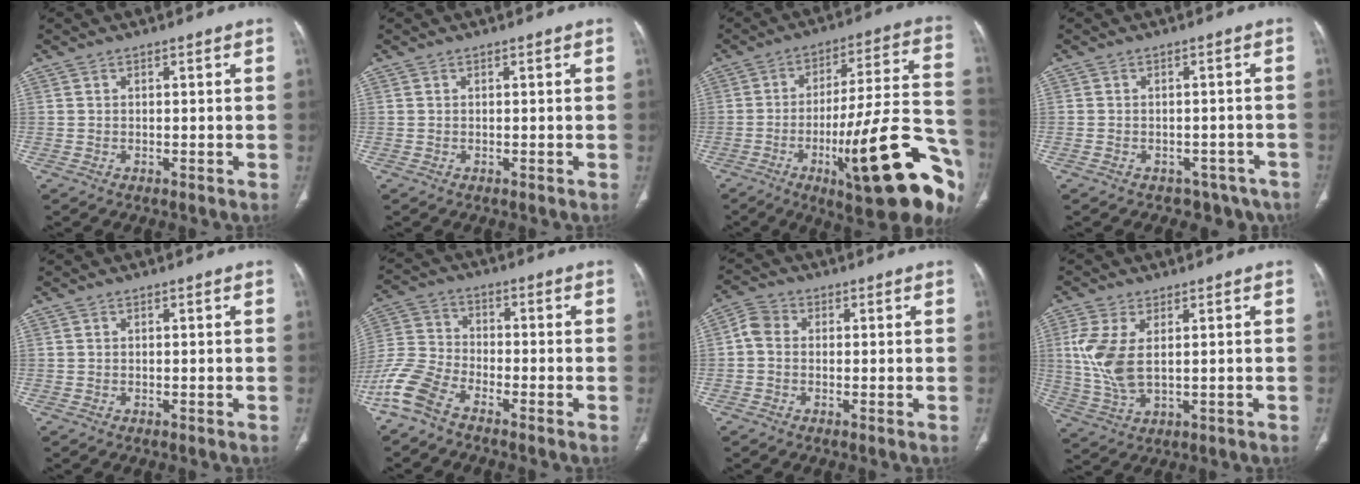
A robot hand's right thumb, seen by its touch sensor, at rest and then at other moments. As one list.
[{"total": 0.0}, {"total": 26.5, "force": [-10.8, 5.9, 23.5], "torque": [-0.290, 0.054, -0.152]}, {"total": 7.3, "force": [-4.6, 5.3, 2.2], "torque": [-0.013, 0.040, -0.050]}, {"total": 0.0}, {"total": 9.5, "force": [-6.7, 4.1, 5.3], "torque": [-0.126, 0.025, -0.147]}, {"total": 3.6, "force": [-0.1, 2.8, 2.2], "torque": [-0.036, 0.007, -0.015]}, {"total": 8.7, "force": [1.4, 4.2, 7.5], "torque": [-0.176, -0.007, 0.037]}]